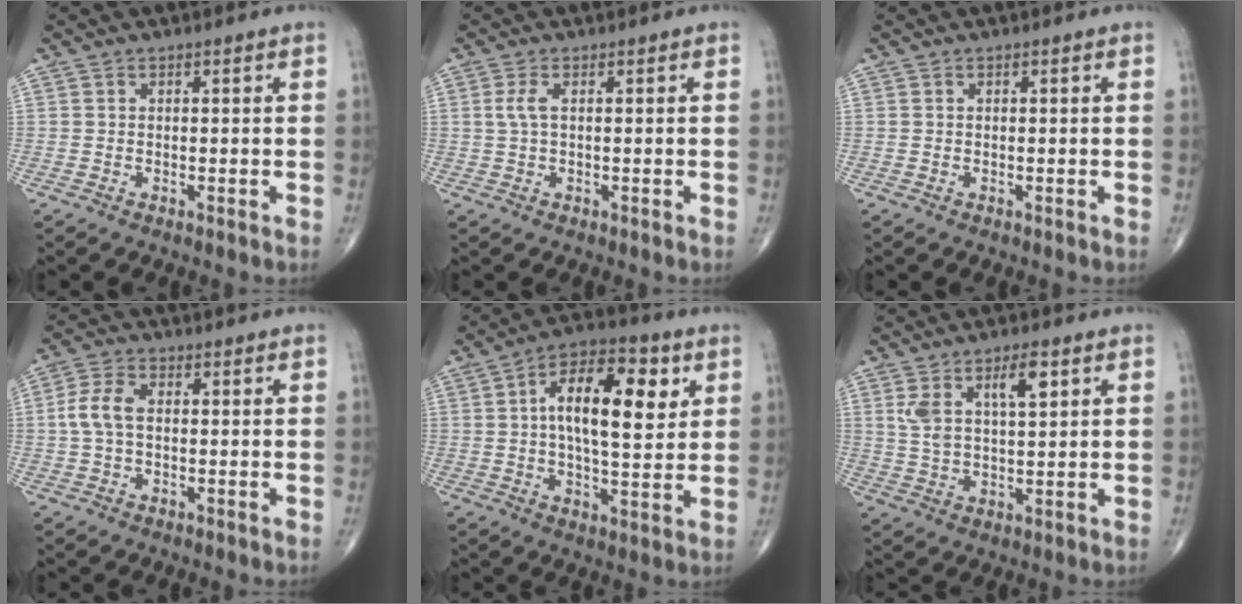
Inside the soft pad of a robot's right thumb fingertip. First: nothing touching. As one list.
[{"total": 2.3, "force": [0.4, 0.8, 2.1], "torque": [-0.058, 0.007, 0.009]}, {"total": 0.0}, {"total": 5.5, "force": [0.1, 3.2, 4.5], "torque": [-0.104, 0.015, -0.004]}, {"total": 16.1, "force": [4.0, 7.1, 13.8], "torque": [-0.199, 0.001, 0.056]}, {"total": 8.2, "force": [3.5, 3.3, 6.6], "torque": [-0.118, -0.008, 0.069]}]